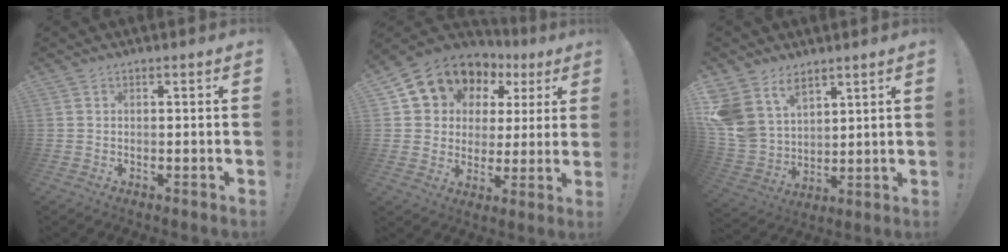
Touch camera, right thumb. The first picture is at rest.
{"total": 12.6, "force": [7.8, 9.0, 4.0], "torque": [-0.071, -0.054, 0.157]}
{"total": 11.7, "force": [7.4, 7.9, 4.4], "torque": [-0.097, -0.058, 0.147]}